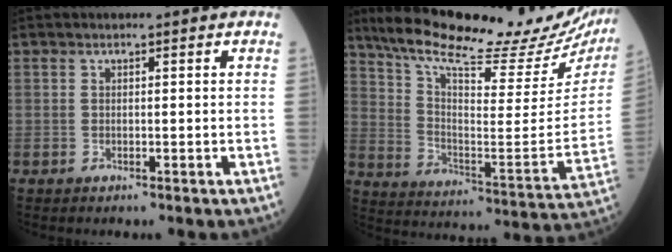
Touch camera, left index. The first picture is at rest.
{"total": 29.9, "force": [25.3, 4.8, 15.3], "torque": [-0.251, -0.061, 0.342]}